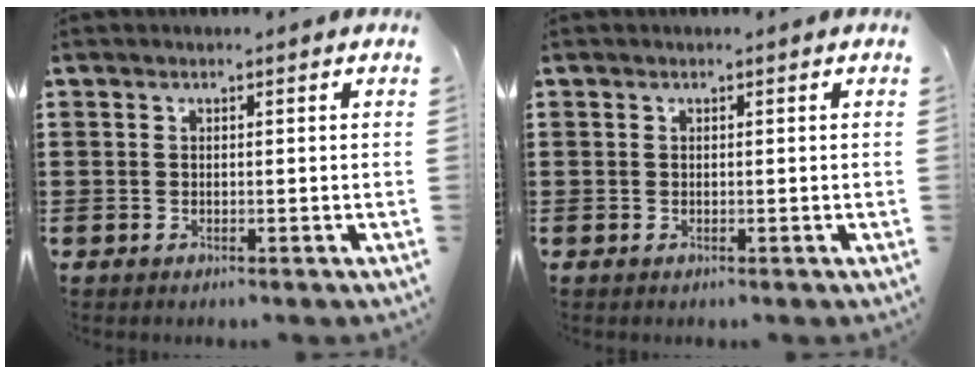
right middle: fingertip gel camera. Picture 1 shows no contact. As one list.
[{"total": 0.0}]